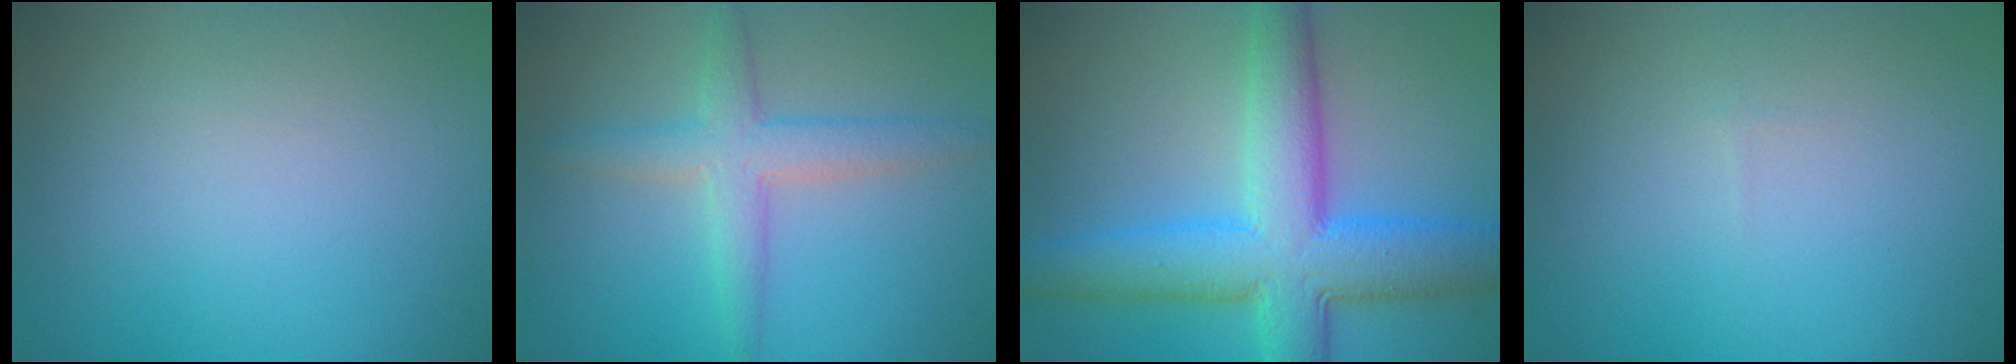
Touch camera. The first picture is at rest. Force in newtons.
{"total": 3.7, "press": 3.7, "slide": 0.1}
{"total": 9.2, "press": 9.2, "slide": 0.1}
{"total": 0.0}